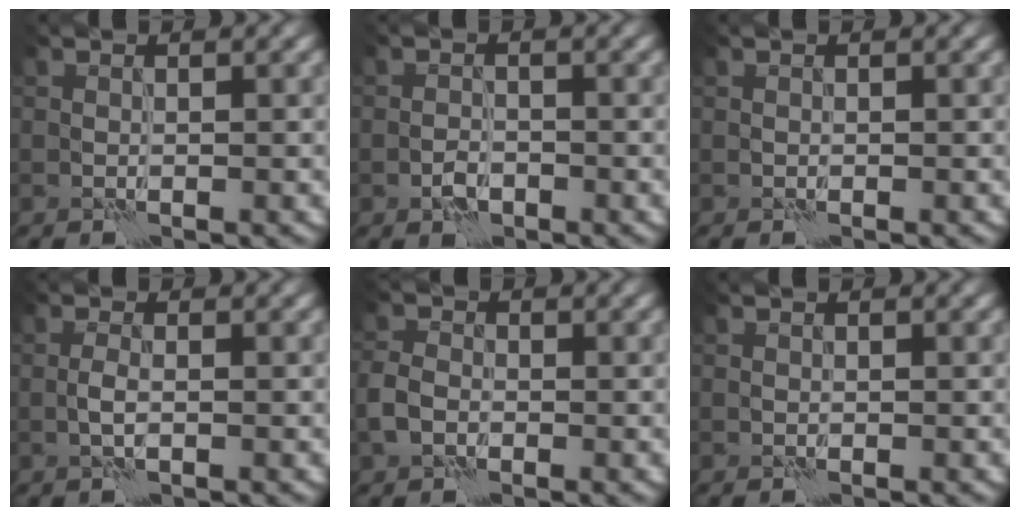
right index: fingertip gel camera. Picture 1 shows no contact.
{"total": 1.7, "force": [-0.9, 1.0, 1.0], "torque": [-0.018, 0.003, -0.019]}
{"total": 0.0}
{"total": 1.3, "force": [-0.4, 0.3, 1.3], "torque": [-0.028, 0.002, -0.013]}
{"total": 2.3, "force": [-0.9, 1.6, 1.3], "torque": [-0.030, 0.003, -0.027]}
{"total": 0.0}